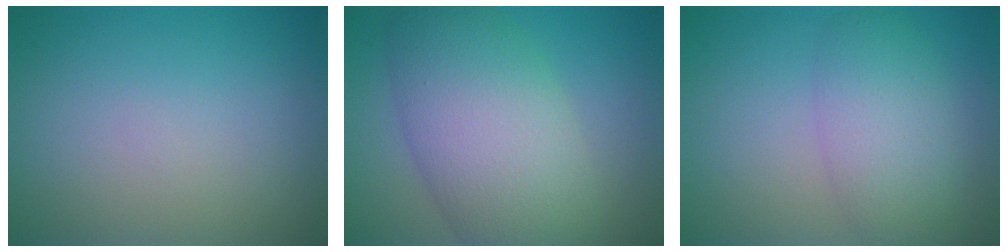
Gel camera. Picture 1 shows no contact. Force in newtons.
{"total": 9.4, "press": 9.4, "slide": 0.2}
{"total": 4.6, "press": 4.6, "slide": 0.2}